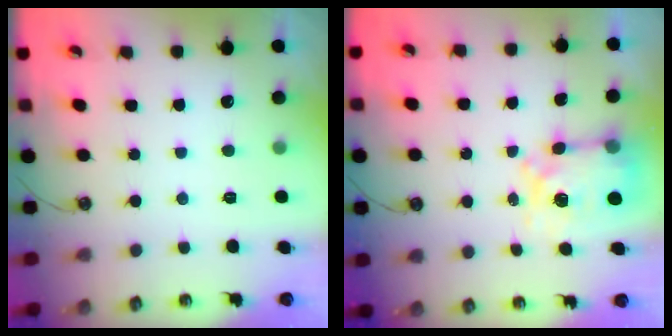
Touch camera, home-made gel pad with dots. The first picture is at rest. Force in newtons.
{"total": 7.9, "press": 7.8, "slide": 0.7}